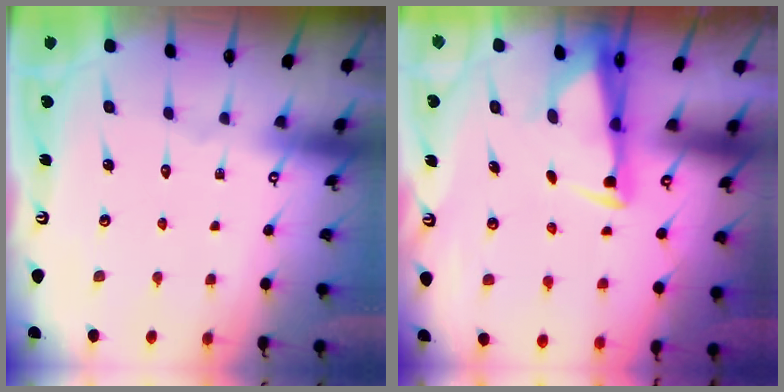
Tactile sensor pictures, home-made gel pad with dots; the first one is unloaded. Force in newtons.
{"total": 2.8, "press": 2.7, "slide": 1.0}